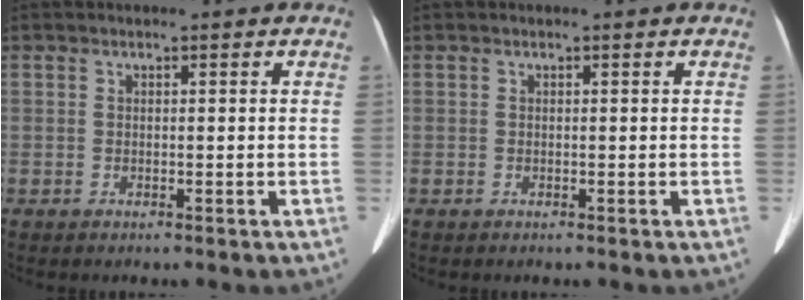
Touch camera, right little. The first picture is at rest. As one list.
[{"total": 0.0}]